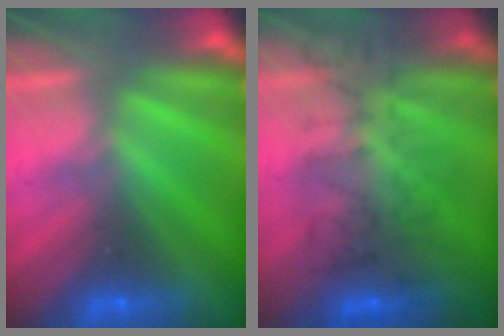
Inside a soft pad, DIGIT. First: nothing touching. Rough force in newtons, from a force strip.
{"total": 4.9}